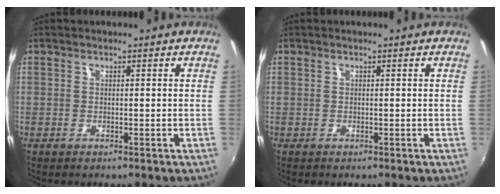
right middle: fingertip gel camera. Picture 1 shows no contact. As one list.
[{"total": 0.0}]